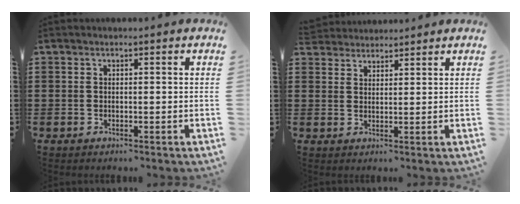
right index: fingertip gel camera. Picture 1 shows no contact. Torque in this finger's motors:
{"motor_torque": [-0.28, 1.06, -0.19, -0.05]}